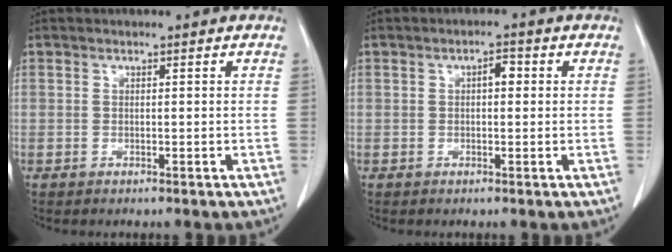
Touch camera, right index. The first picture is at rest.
{"total": 2.0, "force": [0.3, 0.9, 1.8], "torque": [-0.025, 0.008, 0.002]}